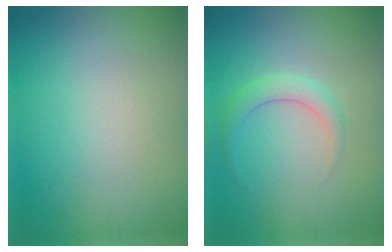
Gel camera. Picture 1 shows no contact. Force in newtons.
{"total": 2.0, "press": 2.0, "slide": 0.1}